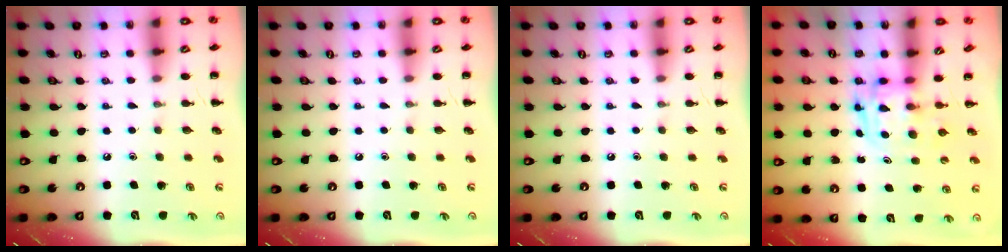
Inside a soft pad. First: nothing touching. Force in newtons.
{"total": 0.0}
{"total": 0.0}
{"total": 3.2, "press": 3.1, "slide": 0.5}